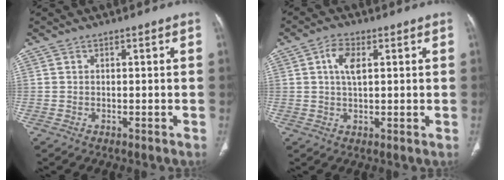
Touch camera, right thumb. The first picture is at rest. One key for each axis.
{"total": 4.8, "fx": 1.4, "fy": 2.3, "fz": 3.9, "tx": -0.073, "ty": 0.003, "tz": 0.023}